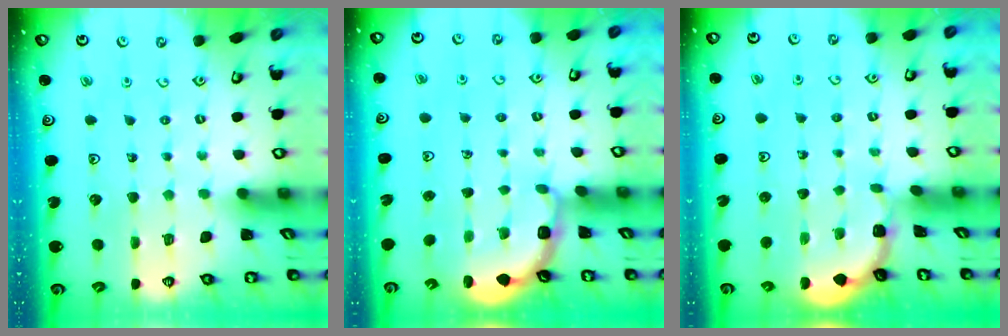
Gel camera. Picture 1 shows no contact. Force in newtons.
{"total": 2.8, "press": 2.3, "slide": 1.7}
{"total": 0.9, "press": 0.8, "slide": 0.2}